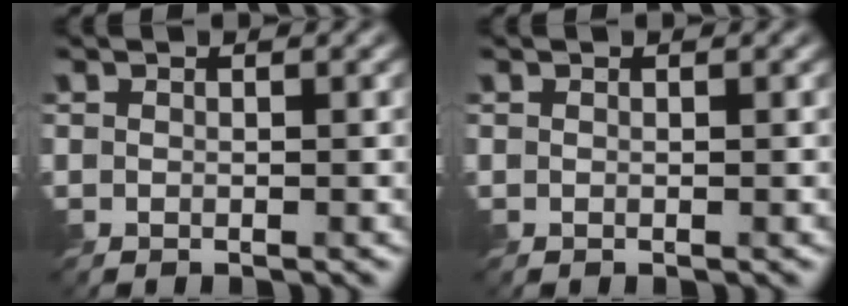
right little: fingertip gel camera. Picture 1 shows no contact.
{"total": 0.0}